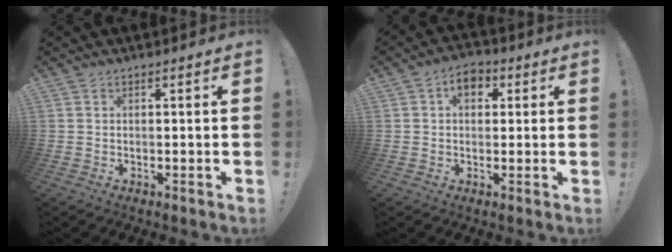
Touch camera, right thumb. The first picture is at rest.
{"total": 5.8, "force": [1.6, 4.1, 3.7], "torque": [-0.052, 0.006, 0.027]}